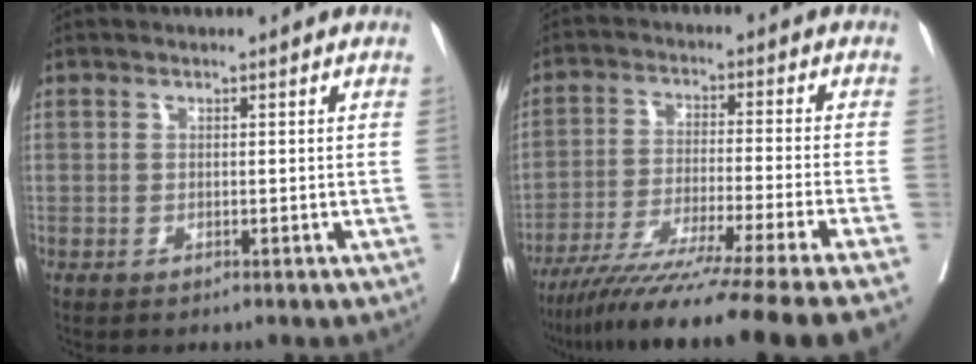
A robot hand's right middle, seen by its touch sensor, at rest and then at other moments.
{"total": 17.3, "force": [-14.2, -3.2, 9.3], "torque": [-0.135, -0.056, -0.228]}